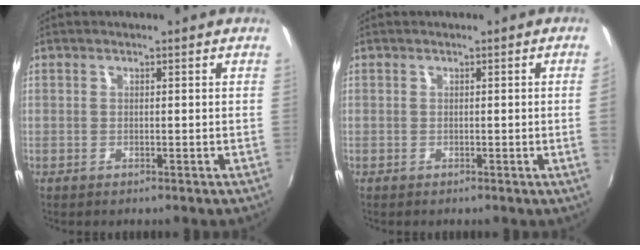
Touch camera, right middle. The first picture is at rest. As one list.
[{"total": 1.8, "force": [0.1, -1.1, 1.5], "torque": [-0.013, -0.013, 0.003]}]